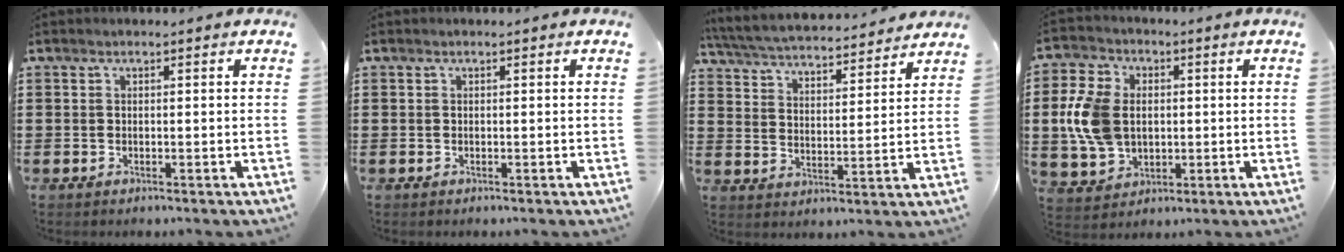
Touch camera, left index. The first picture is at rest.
{"total": 0.0}
{"total": 4.7, "force": [4.6, 0.0, 1.0], "torque": [-0.043, -0.032, 0.076]}
{"total": 10.4, "force": [0.4, 7.8, 6.9], "torque": [-0.185, 0.011, 0.001]}